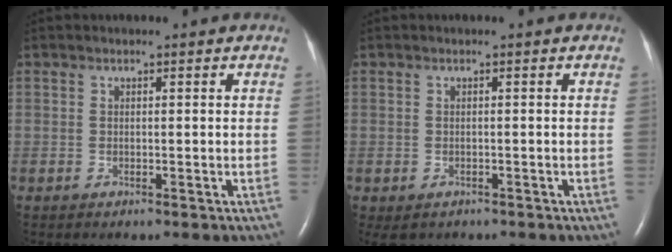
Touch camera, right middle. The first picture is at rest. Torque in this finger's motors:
{"motor_torque": [0.31, -0.30, 0.26, 0.05]}